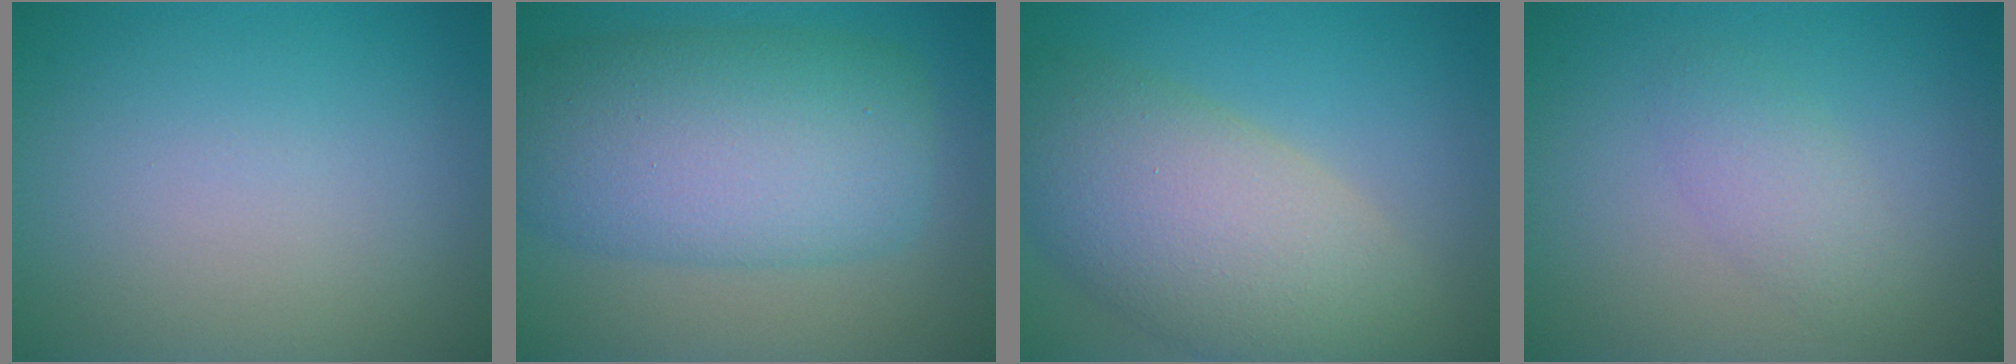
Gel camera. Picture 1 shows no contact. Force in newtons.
{"total": 10.1, "press": 10.1, "slide": 0.1}
{"total": 9.5, "press": 9.5, "slide": 0.8}
{"total": 2.1, "press": 2.1, "slide": 0.0}